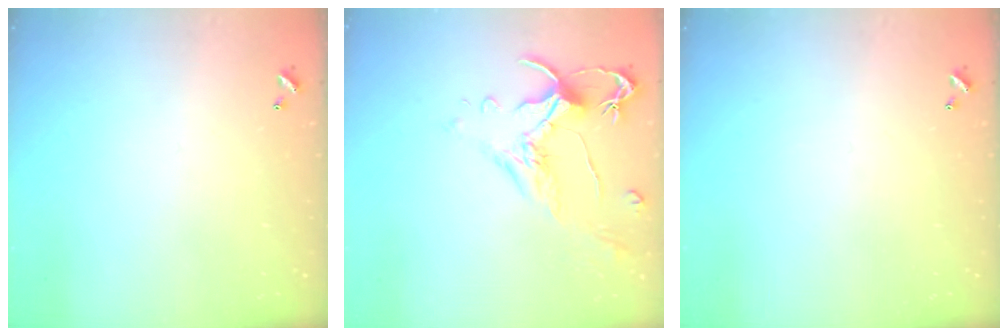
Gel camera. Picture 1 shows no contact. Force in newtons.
{"total": 1.5, "press": 1.0, "slide": 1.1}
{"total": 0.0}